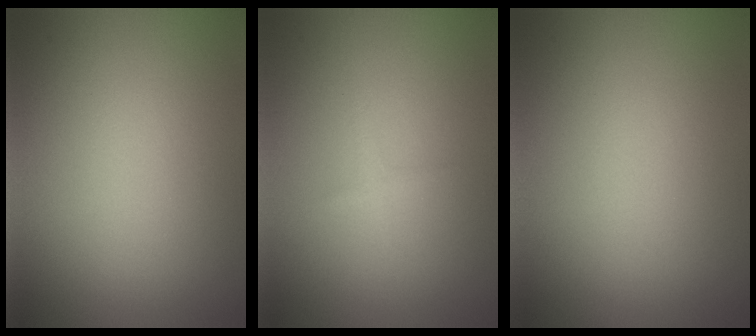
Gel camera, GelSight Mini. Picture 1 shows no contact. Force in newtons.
{"total": 0.7, "press": 0.7, "slide": 0.1}
{"total": 0.0}